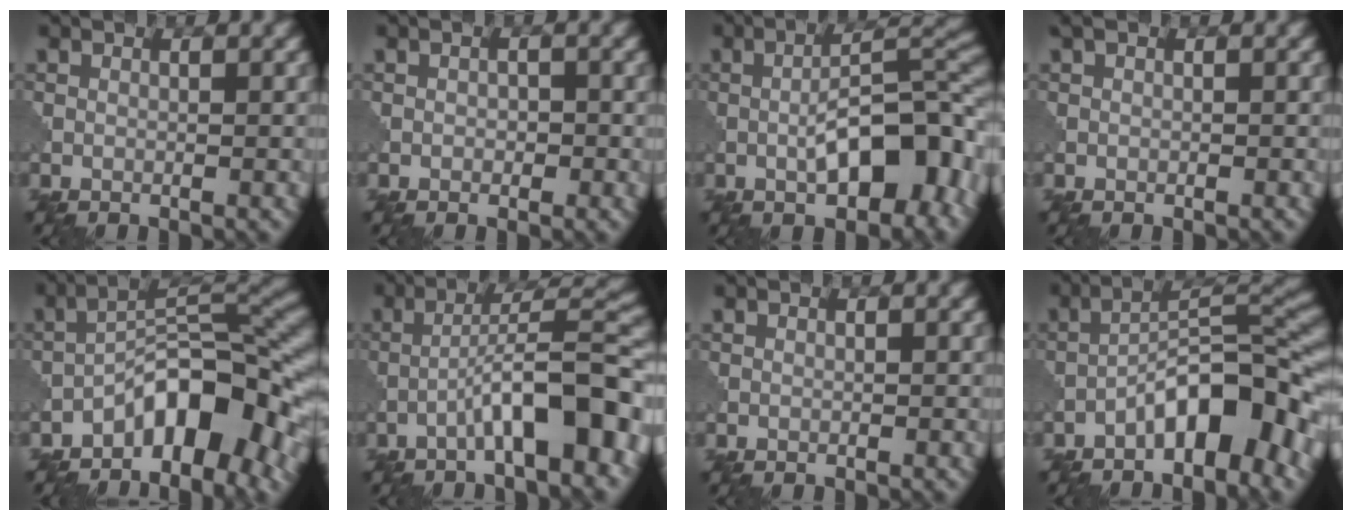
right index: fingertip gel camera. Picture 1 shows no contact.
{"total": 0.9, "force": [-0.2, 0.7, 0.6], "torque": [-0.008, -0.002, -0.005]}
{"total": 10.7, "force": [-2.7, 4.3, 9.5], "torque": [-0.135, 0.008, -0.043]}
{"total": 0.8, "force": [0.3, 0.5, 0.5], "torque": [-0.007, 0.004, 0.003]}
{"total": 8.6, "force": [-4.7, 3.1, 6.5], "torque": [-0.081, 0.021, -0.086]}
{"total": 9.1, "force": [-3.7, 1.8, 8.0], "torque": [-0.118, 0.027, -0.060]}
{"total": 0.0}
{"total": 8.3, "force": [-4.2, 2.4, 6.7], "torque": [-0.099, 0.024, -0.076]}